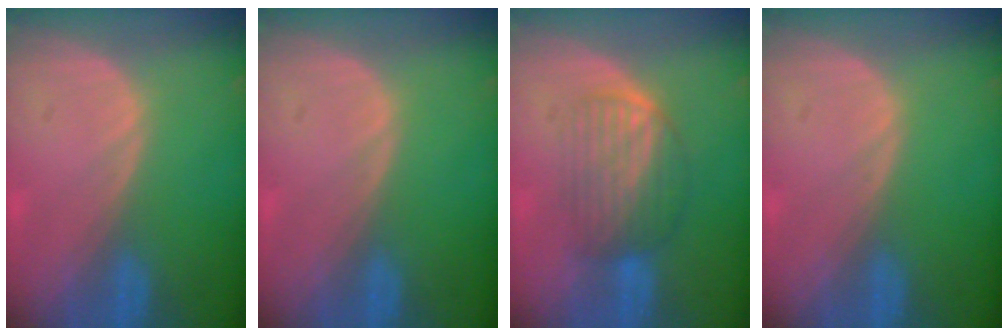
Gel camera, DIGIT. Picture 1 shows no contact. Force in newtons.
{"total": 0.0}
{"total": 6.2, "press": 6.0, "slide": 1.5}
{"total": 0.0}